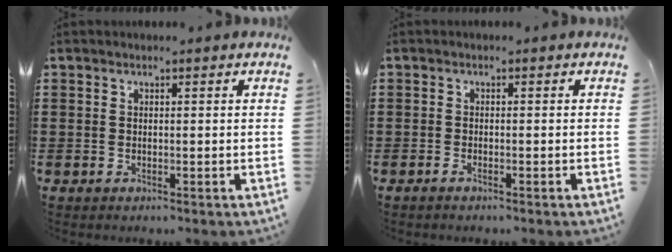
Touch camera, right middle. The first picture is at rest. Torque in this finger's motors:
{"motor_torque": [-0.26, 0.53, -0.03, -0.01]}